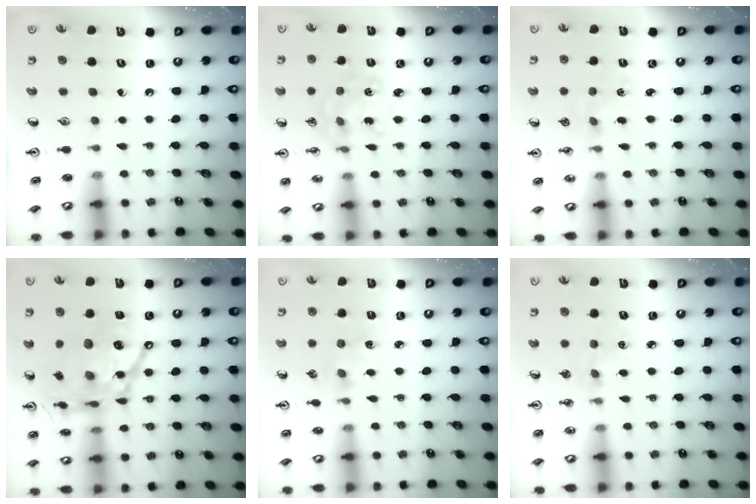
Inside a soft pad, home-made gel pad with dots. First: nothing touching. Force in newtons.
{"total": 2.8, "press": 2.8, "slide": 0.2}
{"total": 1.7, "press": 1.6, "slide": 0.2}
{"total": 20.1, "press": 20.1, "slide": 1.7}
{"total": 1.7, "press": 1.7, "slide": 0.3}
{"total": 2.7, "press": 2.7, "slide": 0.4}